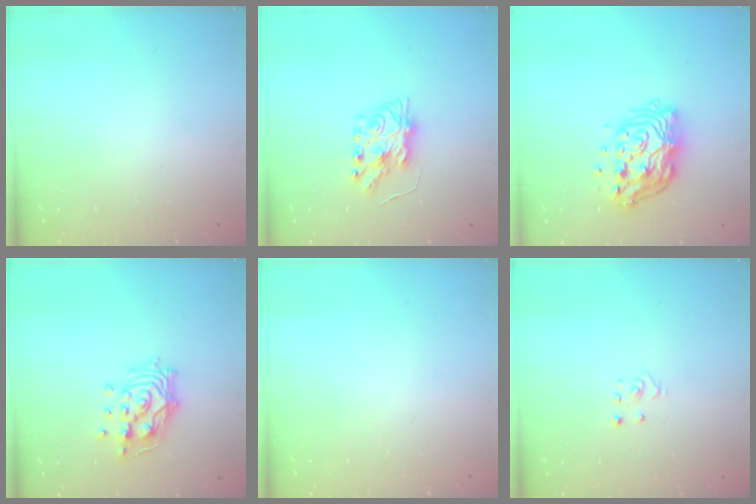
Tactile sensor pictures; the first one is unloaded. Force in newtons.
{"total": 7.3, "press": 7.3, "slide": 0.5}
{"total": 13.4, "press": 13.3, "slide": 1.6}
{"total": 12.3, "press": 12.2, "slide": 1.7}
{"total": 0.0}
{"total": 2.8, "press": 2.8, "slide": 0.3}